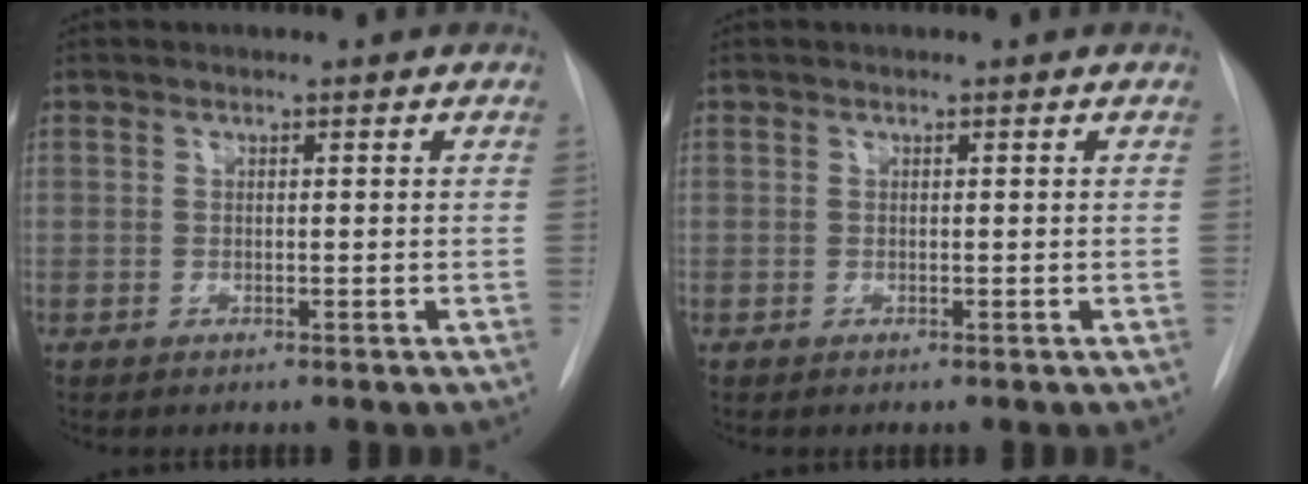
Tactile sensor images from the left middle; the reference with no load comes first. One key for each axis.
{"total": 0.0}